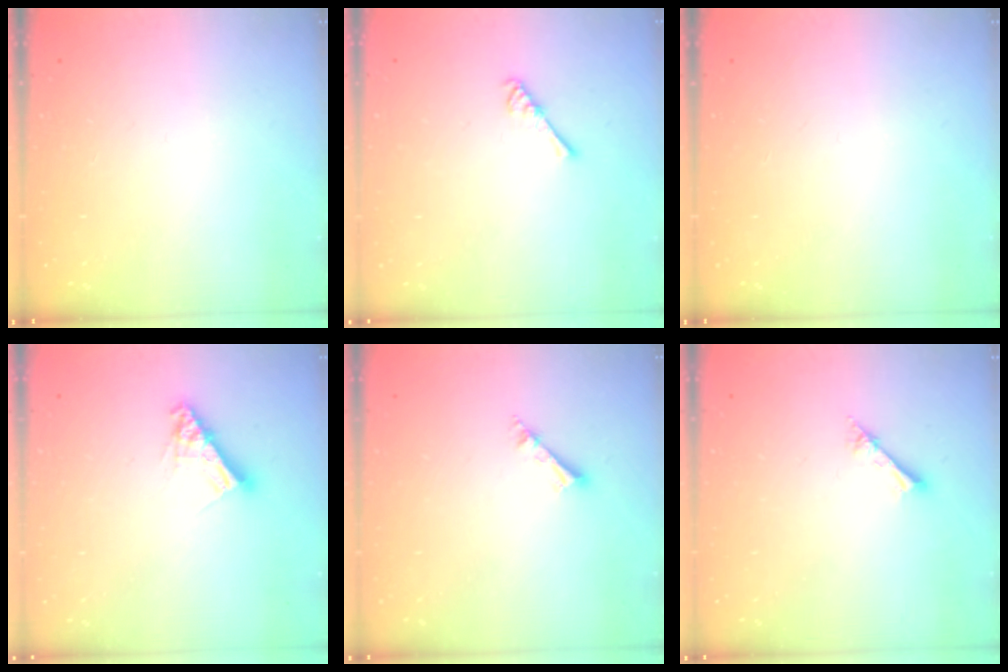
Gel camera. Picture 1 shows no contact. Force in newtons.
{"total": 2.6, "press": 2.6, "slide": 0.5}
{"total": 0.0}
{"total": 9.5, "press": 9.5, "slide": 0.7}
{"total": 2.3, "press": 2.3, "slide": 0.1}
{"total": 2.1, "press": 2.1, "slide": 0.2}